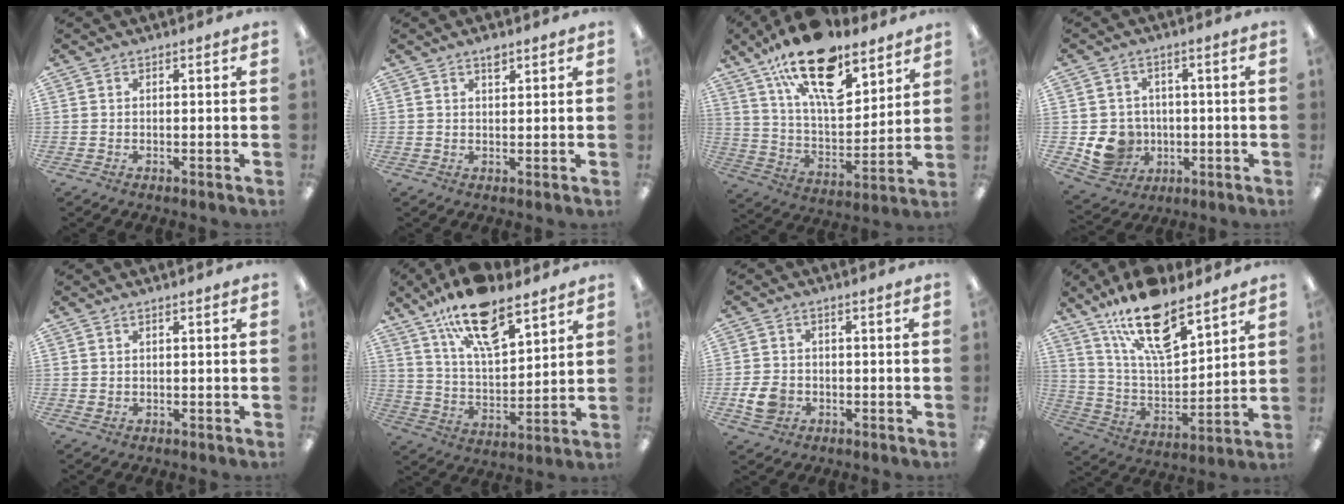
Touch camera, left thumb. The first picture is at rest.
{"total": 2.4, "force": [1.8, 0.9, 1.3], "torque": [-0.013, -0.006, 0.029]}
{"total": 22.1, "force": [14.4, 9.5, 13.8], "torque": [-0.227, -0.079, 0.250]}
{"total": 8.7, "force": [-1.5, 8.1, 2.6], "torque": [-0.070, 0.009, -0.018]}
{"total": 0.8, "force": [0.5, 0.5, 0.4], "torque": [-0.007, 0.003, 0.008]}
{"total": 17.9, "force": [12.2, 7.2, 10.9], "torque": [-0.180, -0.060, 0.209]}
{"total": 5.6, "force": [-1.7, 4.4, 3.0], "torque": [-0.067, 0.006, -0.031]}
{"total": 19.2, "force": [13.4, 7.1, 11.8], "torque": [-0.208, -0.072, 0.231]}